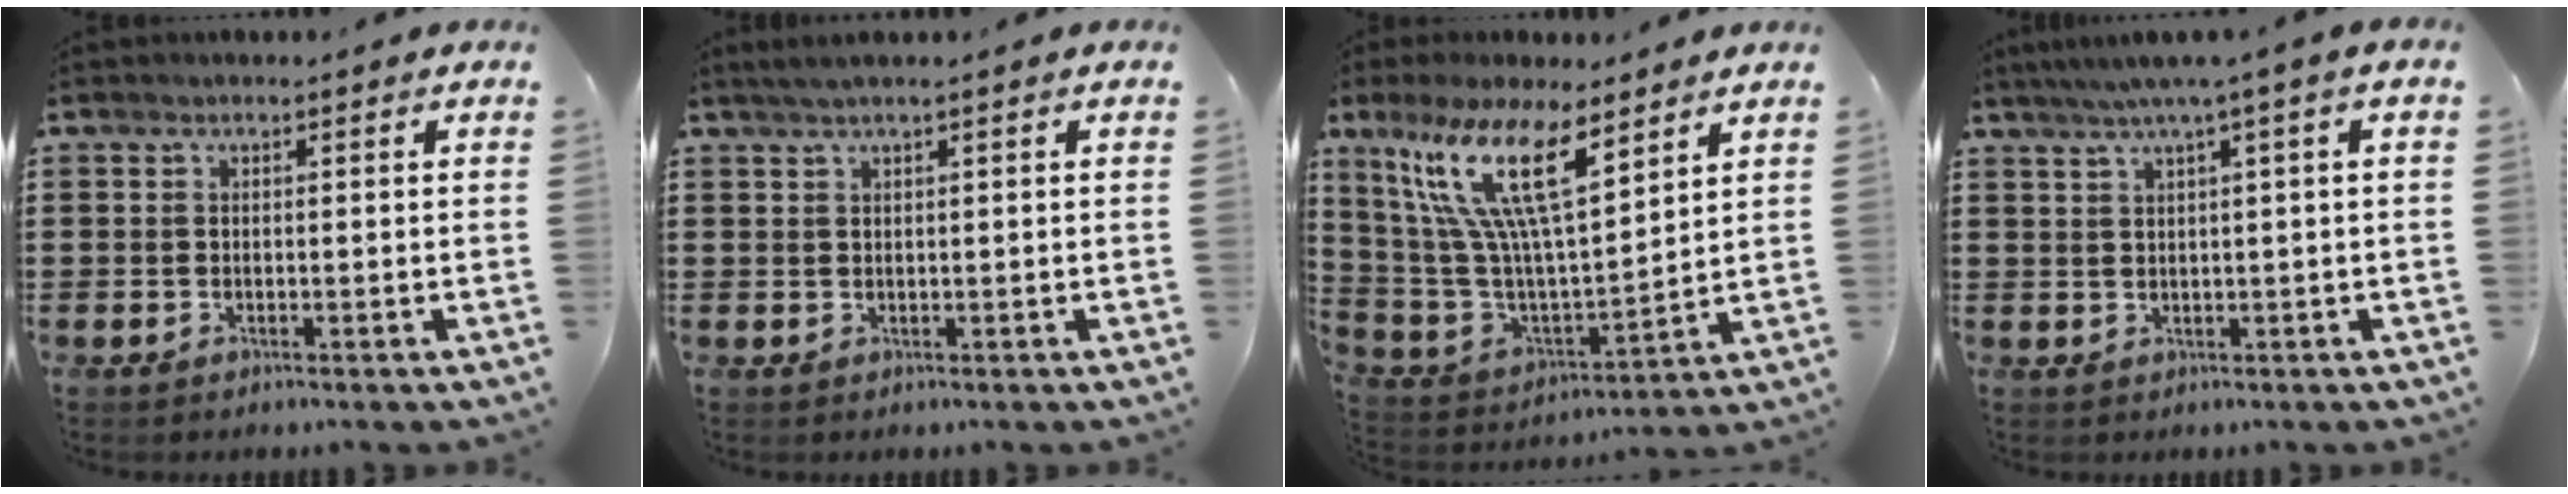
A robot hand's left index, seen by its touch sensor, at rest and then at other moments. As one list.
[{"total": 1.3, "force": [0.6, -0.1, 1.1], "torque": [-0.018, 0.000, 0.011]}, {"total": 16.2, "force": [8.9, 4.6, 12.8], "torque": [-0.291, -0.036, 0.149]}, {"total": 3.1, "force": [1.0, -0.5, 2.9], "torque": [-0.055, -0.005, 0.013]}]